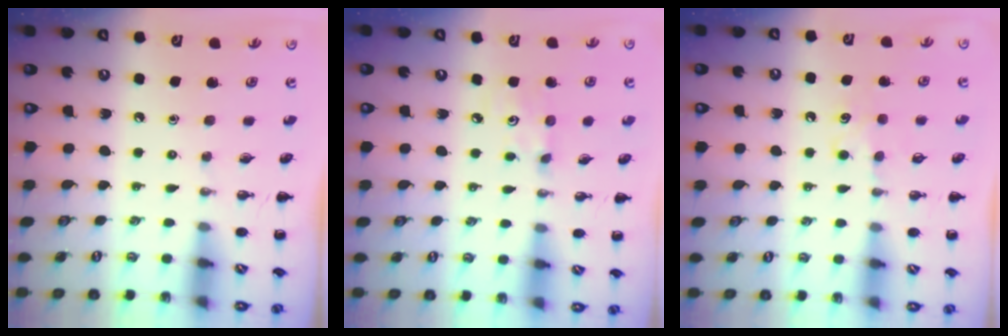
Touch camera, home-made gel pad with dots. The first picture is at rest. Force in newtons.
{"total": 3.2, "press": 3.1, "slide": 0.9}
{"total": 6.7, "press": 6.6, "slide": 1.5}